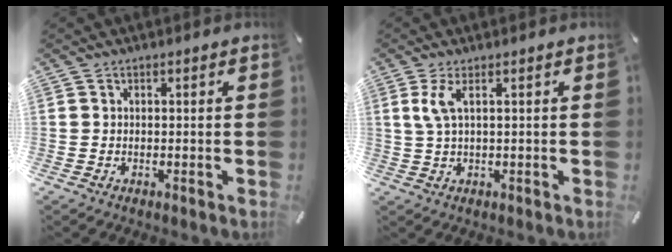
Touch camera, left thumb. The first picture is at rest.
{"total": 4.3, "force": [1.3, 0.8, 4.0], "torque": [-0.087, -0.004, 0.019]}